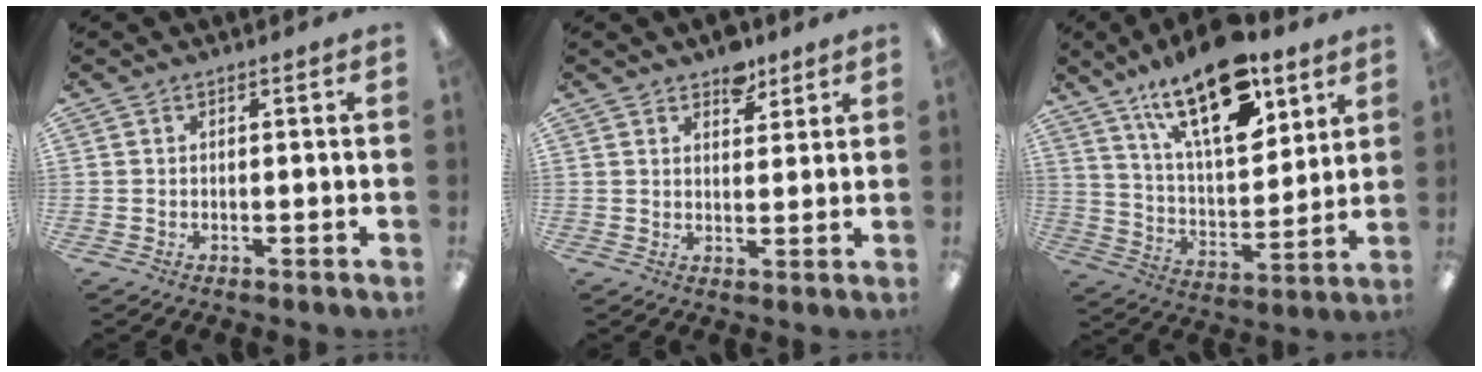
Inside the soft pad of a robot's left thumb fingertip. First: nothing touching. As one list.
[{"total": 5.3, "force": [4.1, 2.9, 1.8], "torque": [-0.006, -0.021, 0.068]}, {"total": 22.3, "force": [14.2, 9.5, 14.3], "torque": [-0.242, -0.076, 0.239]}]